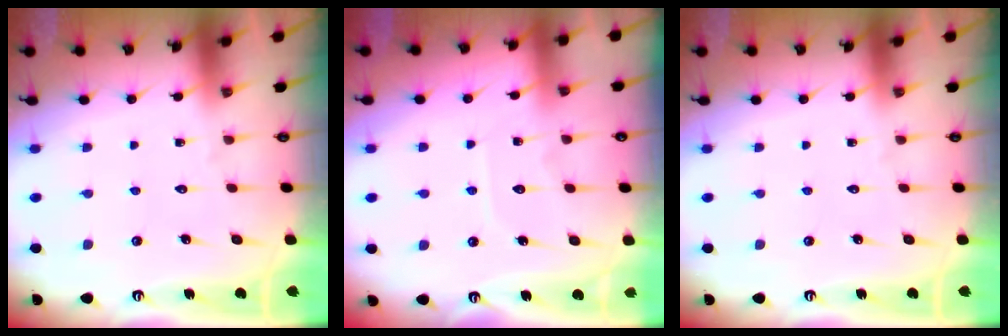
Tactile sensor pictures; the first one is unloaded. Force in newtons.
{"total": 5.2, "press": 5.2, "slide": 0.6}
{"total": 0.0}